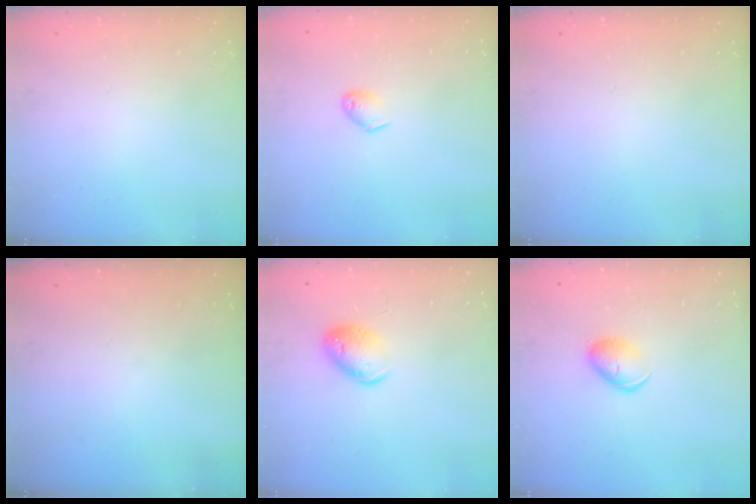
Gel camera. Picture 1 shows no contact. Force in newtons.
{"total": 5.0, "press": 4.9, "slide": 0.9}
{"total": 0.0}
{"total": 0.0}
{"total": 11.9, "press": 11.7, "slide": 2.1}
{"total": 6.4, "press": 6.3, "slide": 0.8}